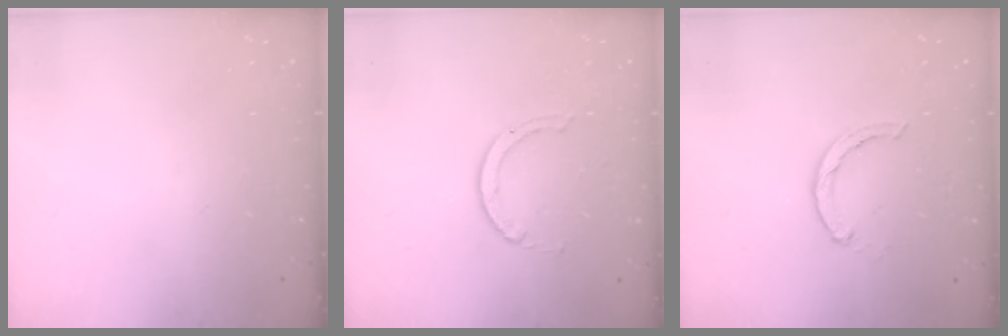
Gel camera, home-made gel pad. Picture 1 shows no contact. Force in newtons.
{"total": 1.5, "press": 1.5, "slide": 0.2}
{"total": 3.0, "press": 3.0, "slide": 0.4}